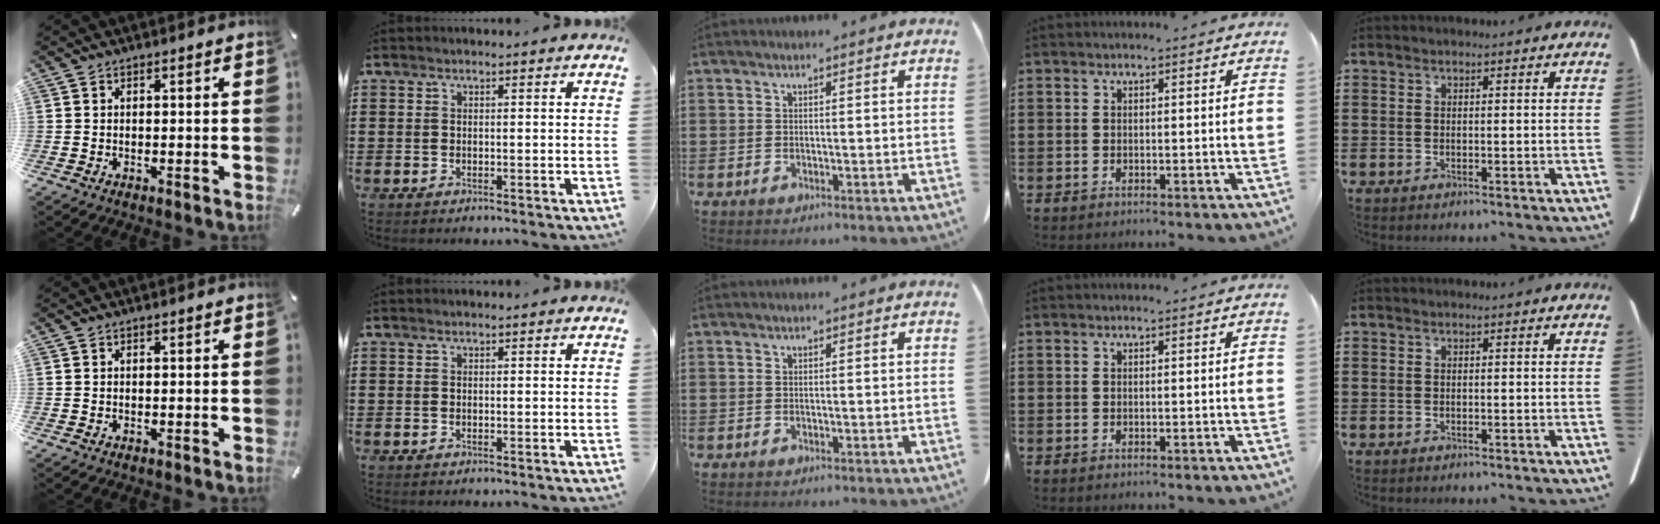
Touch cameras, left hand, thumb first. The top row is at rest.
{}